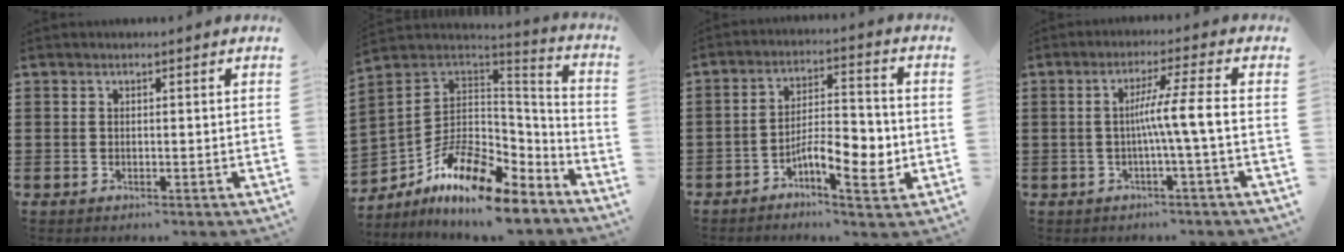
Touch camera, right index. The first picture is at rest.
{"total": 12.2, "force": [-8.1, 4.8, 7.7], "torque": [-0.157, 0.014, -0.150]}
{"total": 7.7, "force": [-3.1, 2.8, 6.5], "torque": [-0.106, 0.002, -0.057]}
{"total": 6.2, "force": [-1.1, -0.9, 6.1], "torque": [-0.110, -0.005, -0.028]}